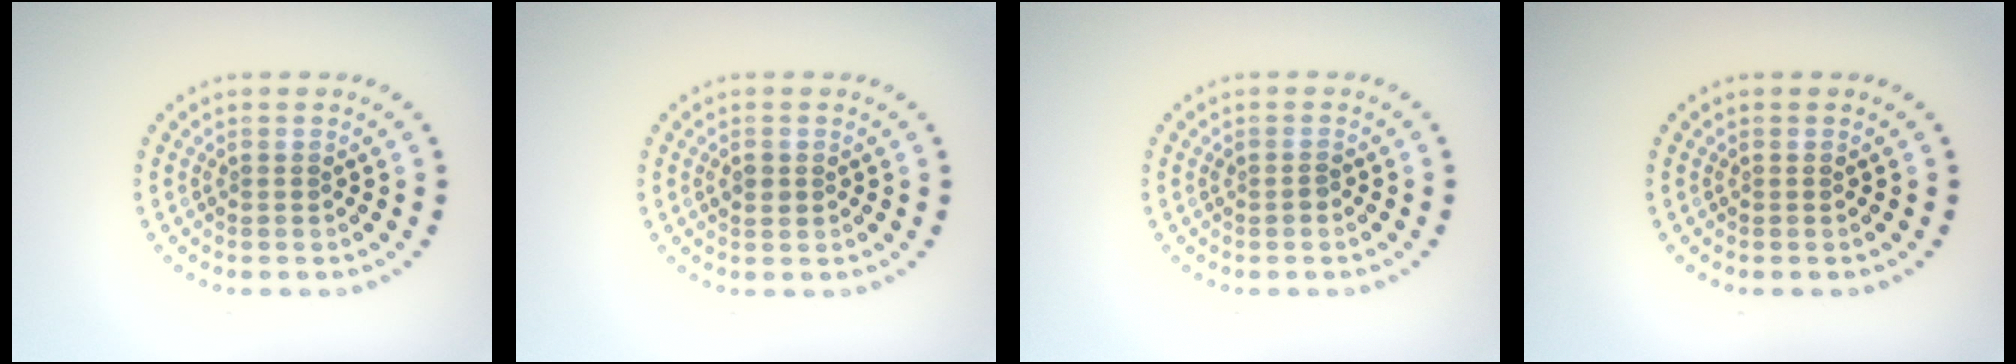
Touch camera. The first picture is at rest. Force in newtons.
{"total": 1.0, "press": 1.0, "slide": 0.1}
{"total": 0.7, "press": 0.7, "slide": 0.1}
{"total": 0.0}